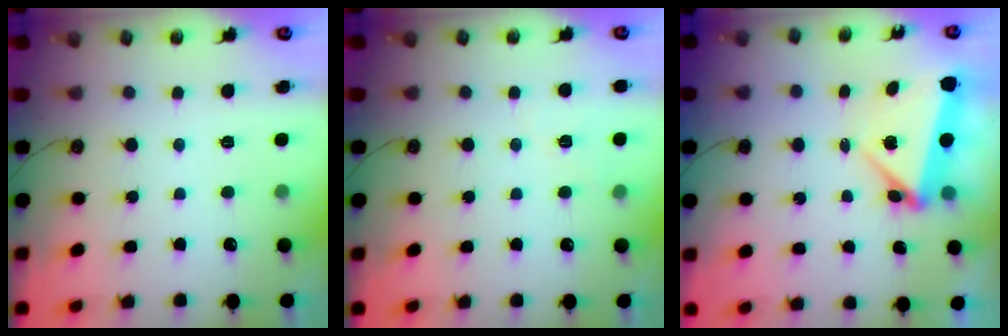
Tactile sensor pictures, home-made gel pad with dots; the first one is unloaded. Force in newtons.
{"total": 3.5, "press": 3.2, "slide": 1.4}
{"total": 6.1, "press": 6.0, "slide": 0.9}